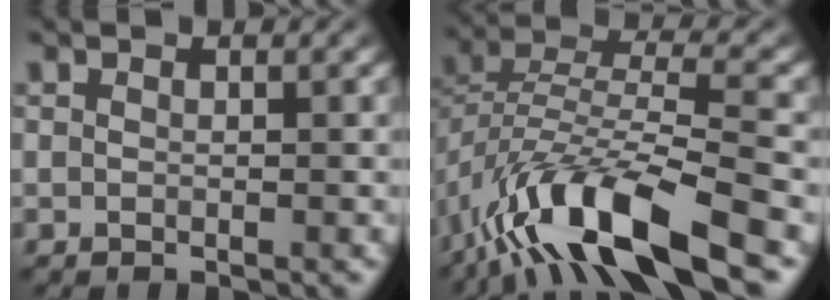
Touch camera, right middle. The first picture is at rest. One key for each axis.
{"total": 12.2, "fx": -7.8, "fy": 3.4, "fz": 8.7, "tx": -0.165, "ty": 0.003, "tz": -0.152}